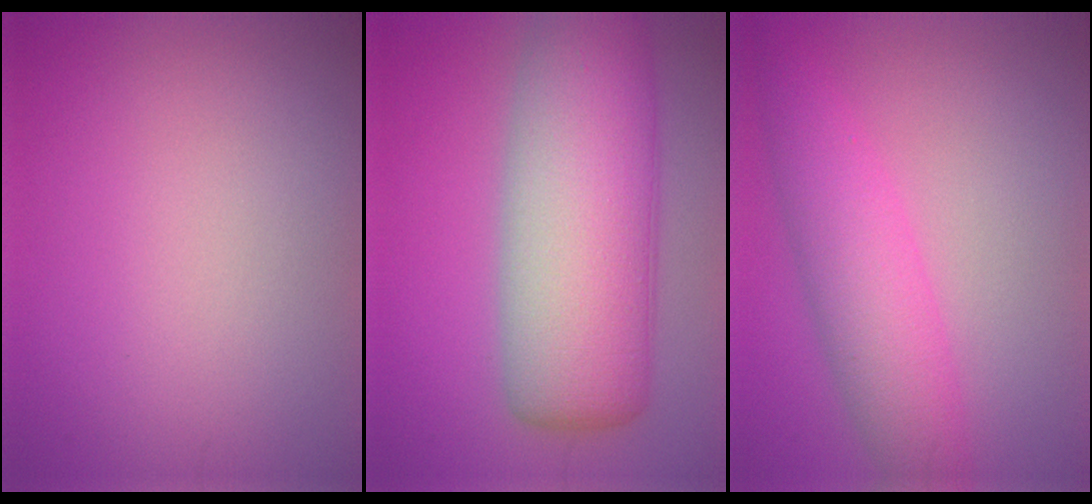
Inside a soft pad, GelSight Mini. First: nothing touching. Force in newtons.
{"total": 12.0, "press": 12.0, "slide": 0.3}
{"total": 5.1, "press": 5.1, "slide": 0.2}